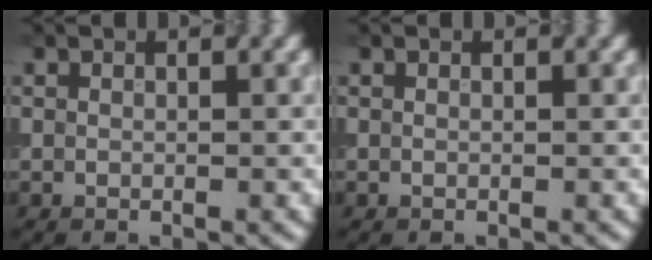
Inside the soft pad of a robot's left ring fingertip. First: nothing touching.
{"total": 0.0}